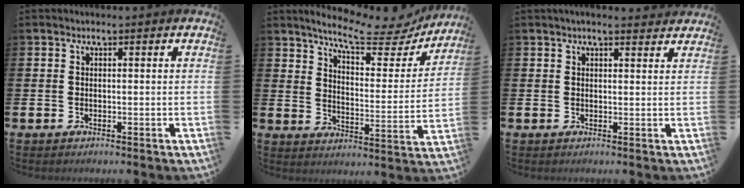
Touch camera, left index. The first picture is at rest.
{"total": 9.4, "force": [8.3, 2.0, 3.8], "torque": [-0.078, -0.061, 0.137]}
{"total": 1.8, "force": [1.7, 0.2, 0.5], "torque": [-0.011, -0.002, 0.031]}